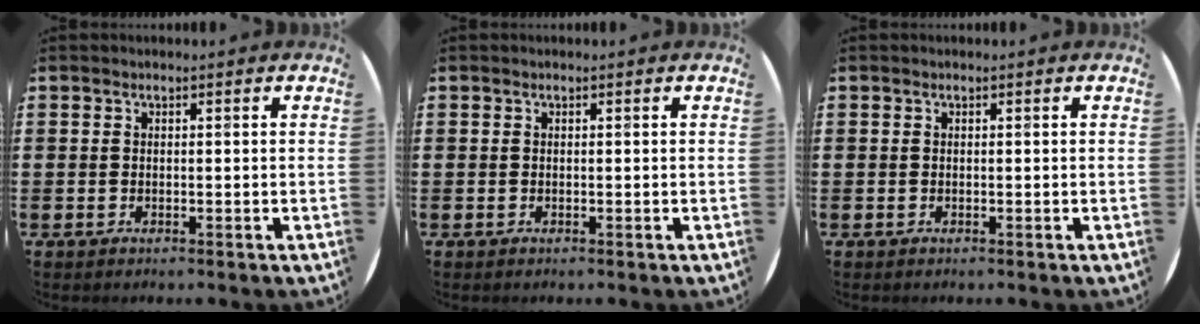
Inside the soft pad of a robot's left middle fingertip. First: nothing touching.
{"total": 0.0}
{"total": 0.0}